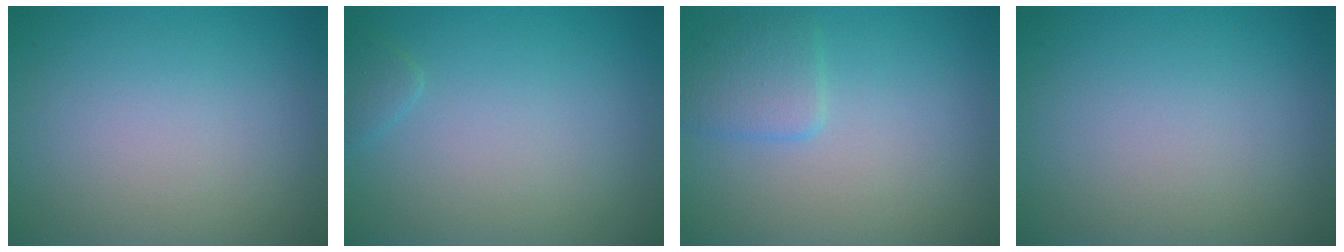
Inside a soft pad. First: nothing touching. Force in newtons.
{"total": 0.8, "press": 0.8, "slide": 0.1}
{"total": 2.2, "press": 2.2, "slide": 0.1}
{"total": 0.0}